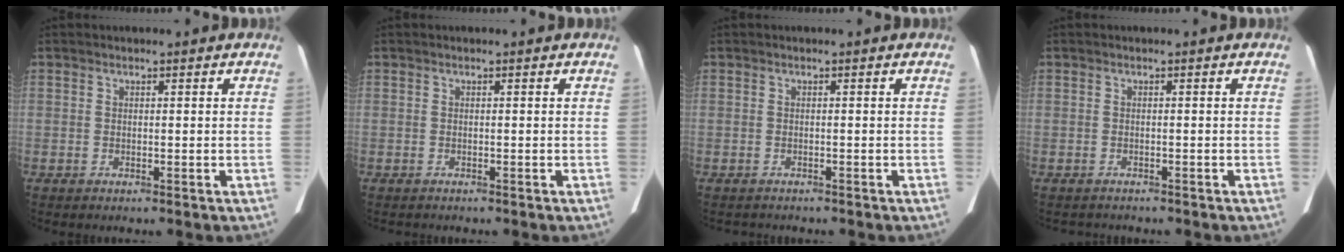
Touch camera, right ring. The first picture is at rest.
{"total": 0.8, "force": [-0.7, 0.2, 0.2], "torque": [-0.008, -0.001, -0.008]}
{"total": 1.8, "force": [-1.6, 0.6, 0.3], "torque": [-0.009, -0.003, -0.018]}
{"total": 2.2, "force": [-2.0, 0.8, 0.4], "torque": [-0.008, -0.005, -0.022]}